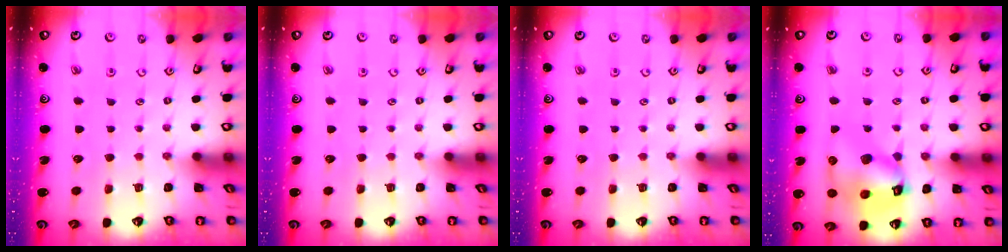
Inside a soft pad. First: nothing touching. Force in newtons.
{"total": 0.0}
{"total": 0.0}
{"total": 14.8, "press": 14.7, "slide": 2.0}